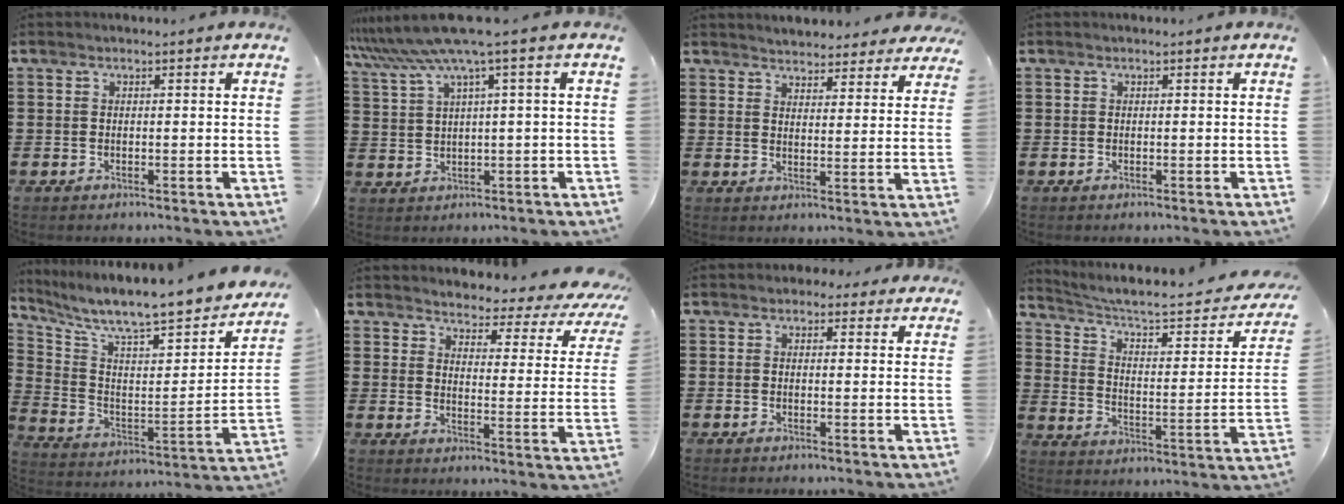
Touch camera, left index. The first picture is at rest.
{"total": 6.3, "force": [3.1, -0.5, 5.4], "torque": [-0.131, -0.028, 0.047]}
{"total": 3.8, "force": [3.7, 0.4, -0.1], "torque": [-0.007, -0.019, 0.066]}
{"total": 0.0}
{"total": 8.1, "force": [7.0, 1.0, 3.9], "torque": [-0.094, -0.070, 0.109]}
{"total": 3.1, "force": [2.9, 0.8, 0.9], "torque": [-0.030, -0.028, 0.041]}
{"total": 1.6, "force": [0.7, 1.4, 0.3], "torque": [-0.005, 0.006, 0.011]}
{"total": 5.3, "force": [4.1, 0.9, 3.2], "torque": [-0.083, -0.032, 0.061]}